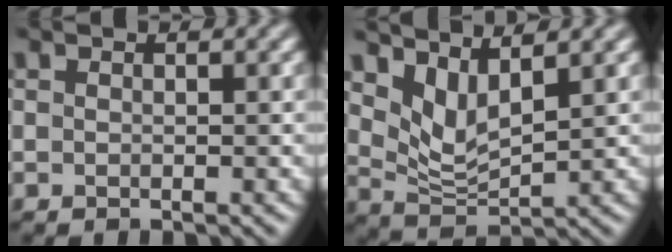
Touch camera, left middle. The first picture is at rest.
{"total": 3.1, "force": [2.2, 1.1, 2.0], "torque": [-0.050, -0.008, 0.052]}